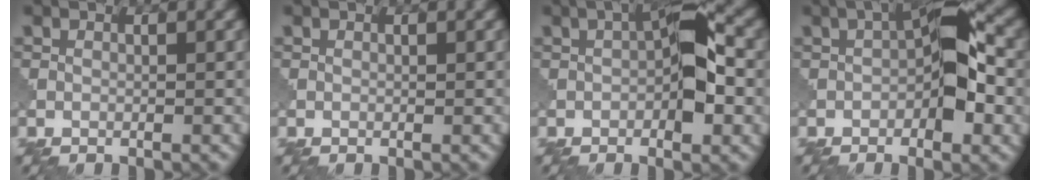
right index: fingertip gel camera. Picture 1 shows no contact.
{"total": 0.0}
{"total": 5.9, "force": [-0.5, 2.2, 5.5], "torque": [-0.079, 0.011, -0.019]}
{"total": 7.1, "force": [-0.9, 2.9, 6.4], "torque": [-0.091, 0.015, -0.028]}